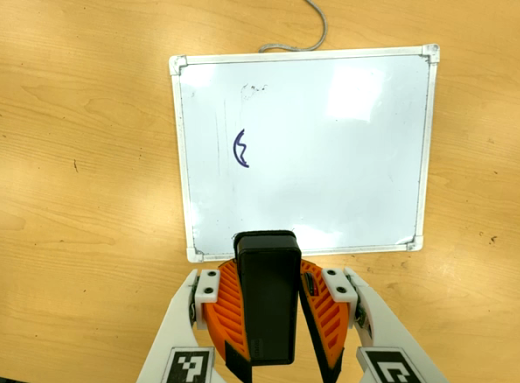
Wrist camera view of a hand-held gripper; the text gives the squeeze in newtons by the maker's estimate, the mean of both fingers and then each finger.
{"total": 10.1, "left": 9.8, "right": 10.5}